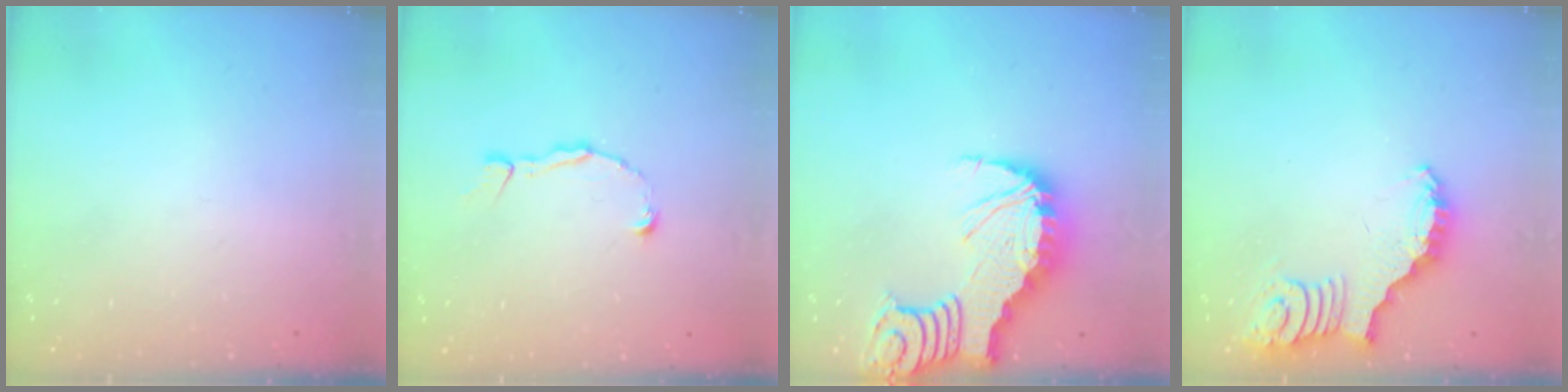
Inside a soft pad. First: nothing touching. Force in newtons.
{"total": 2.5, "press": 2.5, "slide": 0.2}
{"total": 4.2, "press": 4.2, "slide": 0.5}
{"total": 2.6, "press": 2.5, "slide": 0.5}